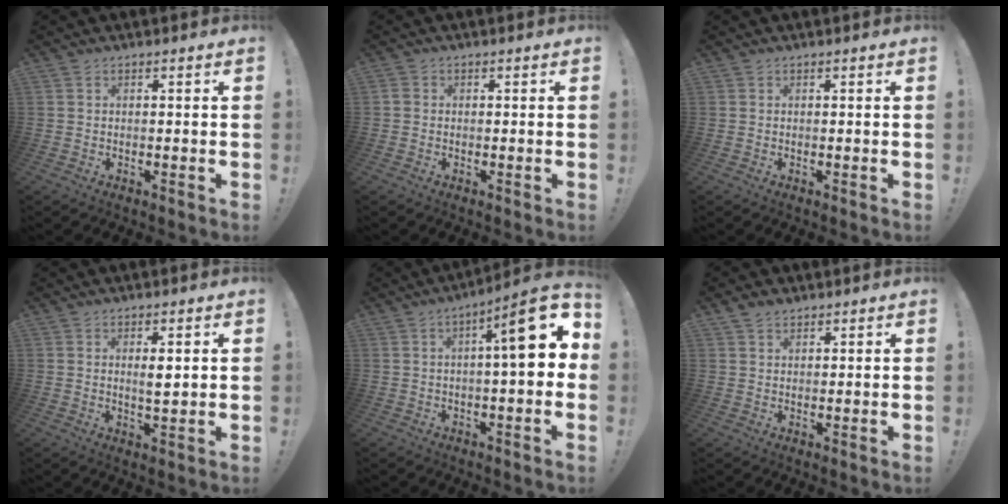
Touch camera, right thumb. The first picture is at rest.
{"total": 1.3, "force": [-0.1, 1.2, 0.5], "torque": [-0.011, 0.004, 0.000]}
{"total": 0.0}
{"total": 3.6, "force": [1.1, 1.0, 3.3], "torque": [-0.045, -0.012, 0.013]}
{"total": 14.5, "force": [2.9, 3.2, 13.8], "torque": [-0.188, -0.017, 0.031]}
{"total": 2.5, "force": [2.0, 1.2, 0.9], "torque": [-0.019, -0.007, 0.038]}